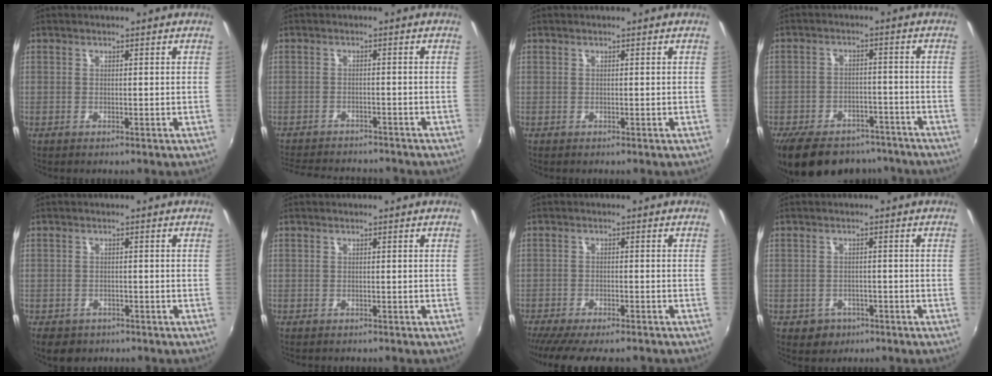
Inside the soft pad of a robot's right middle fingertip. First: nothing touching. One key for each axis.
{"total": 11.4, "fx": -10.2, "fy": 3.2, "fz": 3.8, "tx": -0.097, "ty": -0.012, "tz": -0.154}
{"total": 0.0}
{"total": 17.7, "fx": -13.8, "fy": 8.6, "fz": 7.1, "tx": -0.157, "ty": 0.012, "tz": -0.184}
{"total": 4.5, "fx": -2.9, "fy": 3.0, "fz": 1.6, "tx": -0.043, "ty": -0.012, "tz": -0.043}
{"total": 1.0, "fx": -0.9, "fy": 0.4, "fz": 0.2, "tx": -0.009, "ty": -0.004, "tz": -0.014}
{"total": 10.5, "fx": -9.0, "fy": 2.0, "fz": 5.1, "tx": -0.115, "ty": -0.038, "tz": -0.145}
{"total": 4.2, "fx": -2.0, "fy": 3.5, "fz": 1.0, "tx": -0.032, "ty": 0.000, "tz": -0.024}